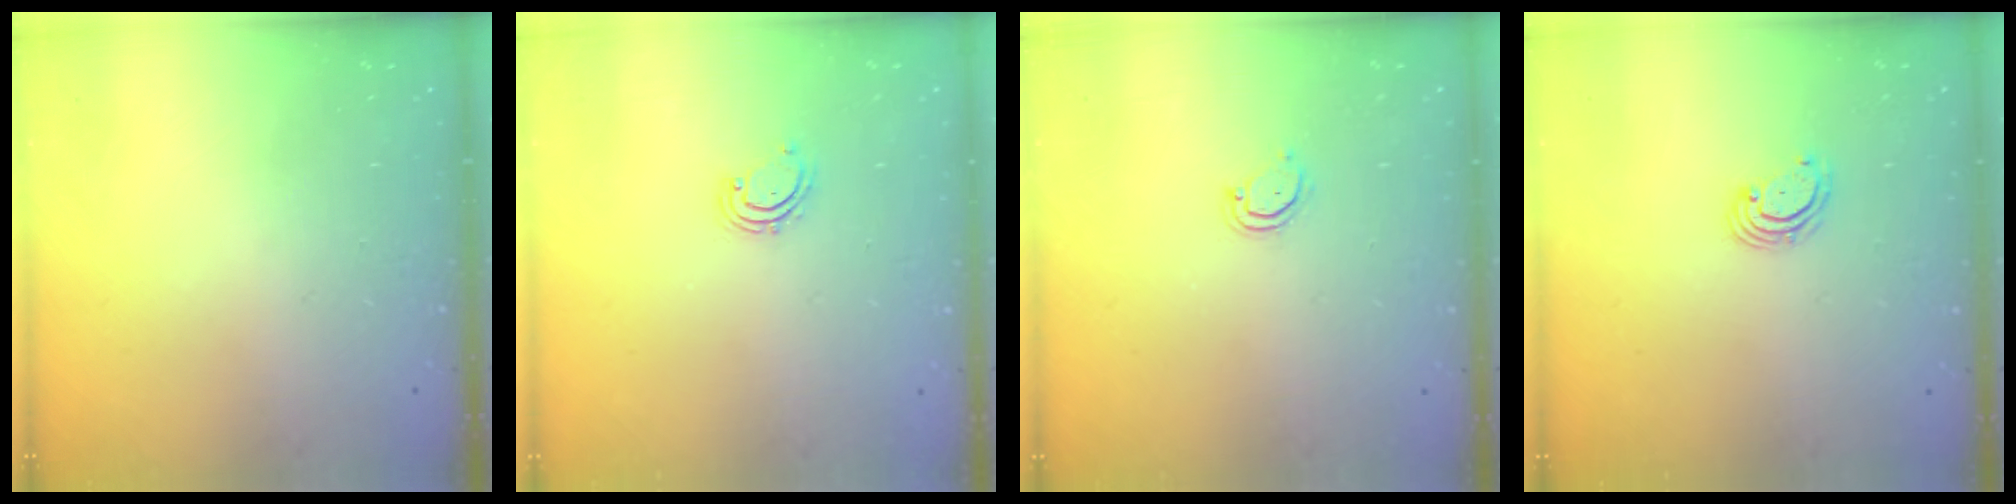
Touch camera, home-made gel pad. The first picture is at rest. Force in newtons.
{"total": 2.7, "press": 2.6, "slide": 0.5}
{"total": 2.5, "press": 2.5, "slide": 0.1}
{"total": 3.1, "press": 3.1, "slide": 0.6}